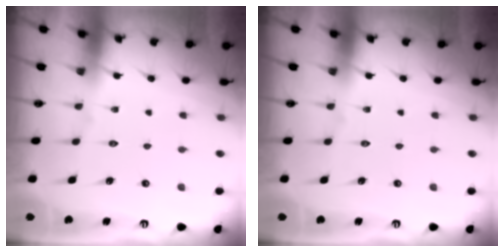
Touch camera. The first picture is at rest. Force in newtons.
{"total": 0.0}